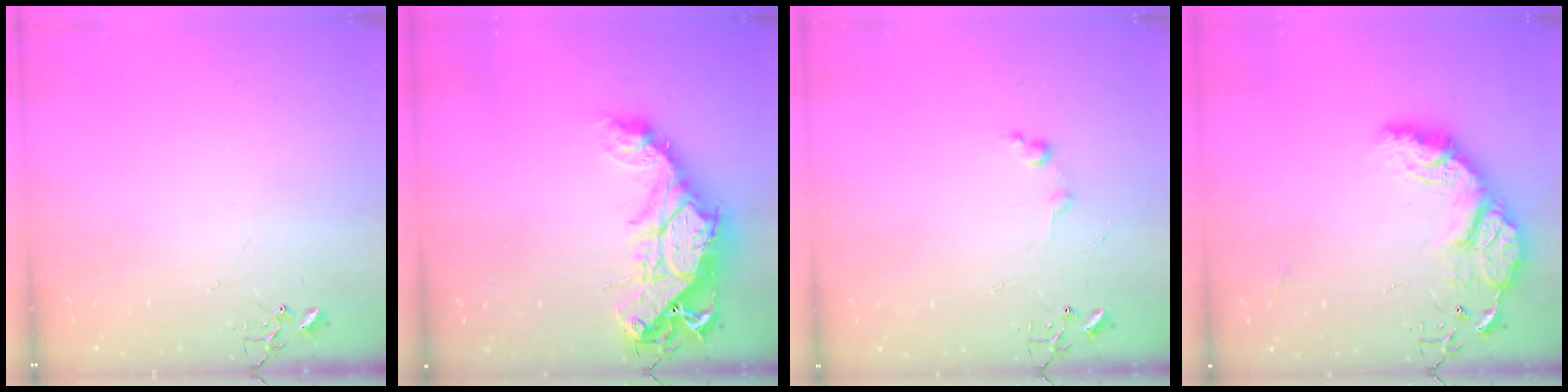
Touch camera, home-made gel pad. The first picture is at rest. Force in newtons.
{"total": 16.7, "press": 16.6, "slide": 1.7}
{"total": 5.6, "press": 5.6, "slide": 0.7}
{"total": 15.7, "press": 15.6, "slide": 1.2}